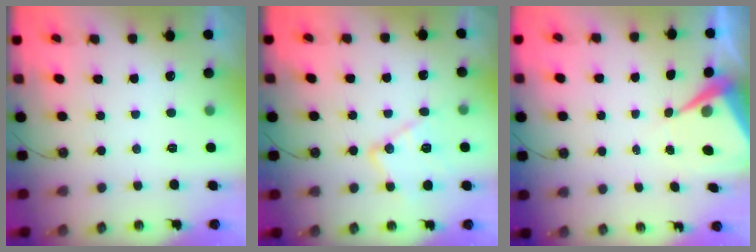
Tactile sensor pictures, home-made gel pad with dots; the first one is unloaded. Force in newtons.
{"total": 13.0, "press": 13.0, "slide": 1.0}
{"total": 7.1, "press": 7.0, "slide": 0.5}